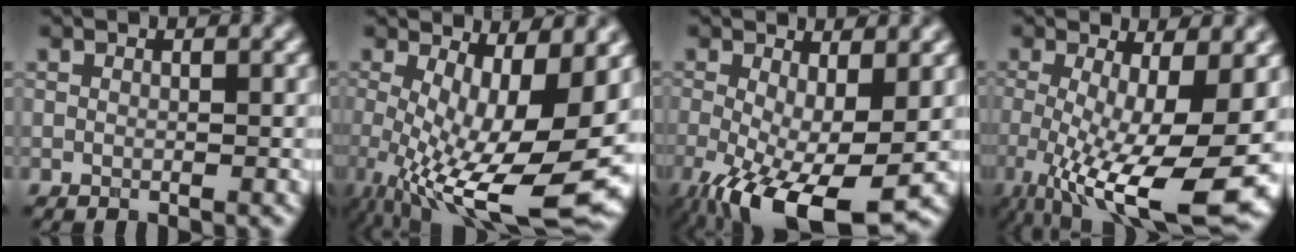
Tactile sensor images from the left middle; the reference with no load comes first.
{"total": 13.1, "force": [-1.8, 4.6, 12.1], "torque": [-0.197, -0.029, -0.013]}
{"total": 10.4, "force": [-3.6, 4.0, 8.8], "torque": [-0.171, -0.030, -0.052]}
{"total": 13.1, "force": [-3.7, 3.8, 12.0], "torque": [-0.194, -0.029, -0.052]}